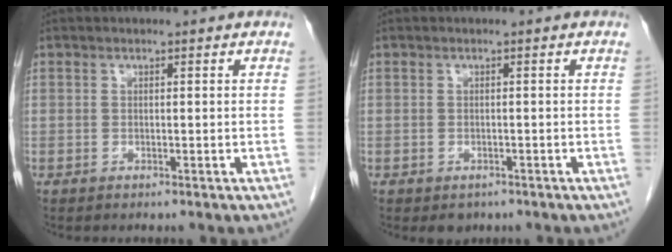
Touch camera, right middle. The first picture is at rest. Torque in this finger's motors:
{"motor_torque": [0.02, -0.04, 0.00, -0.02]}